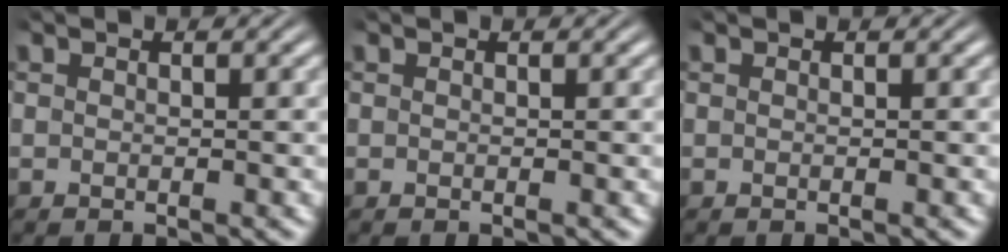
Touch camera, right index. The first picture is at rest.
{"total": 0.0}
{"total": 0.0}